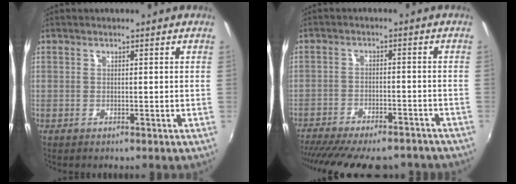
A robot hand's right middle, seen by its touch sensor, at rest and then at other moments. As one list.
[{"total": 19.9, "force": [-16.8, 5.8, 9.0], "torque": [-0.186, -0.027, -0.231]}]